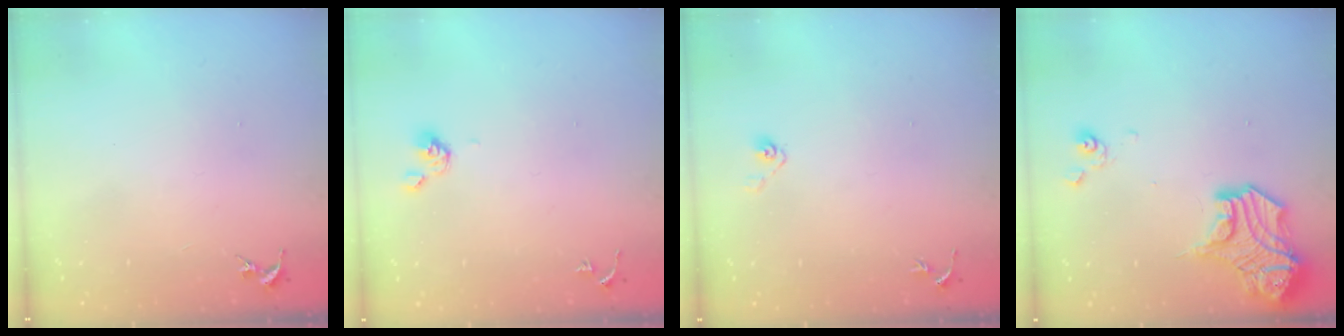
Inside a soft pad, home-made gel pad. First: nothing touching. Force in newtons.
{"total": 5.1, "press": 4.9, "slide": 1.4}
{"total": 3.6, "press": 2.9, "slide": 2.0}
{"total": 17.0, "press": 16.9, "slide": 1.4}